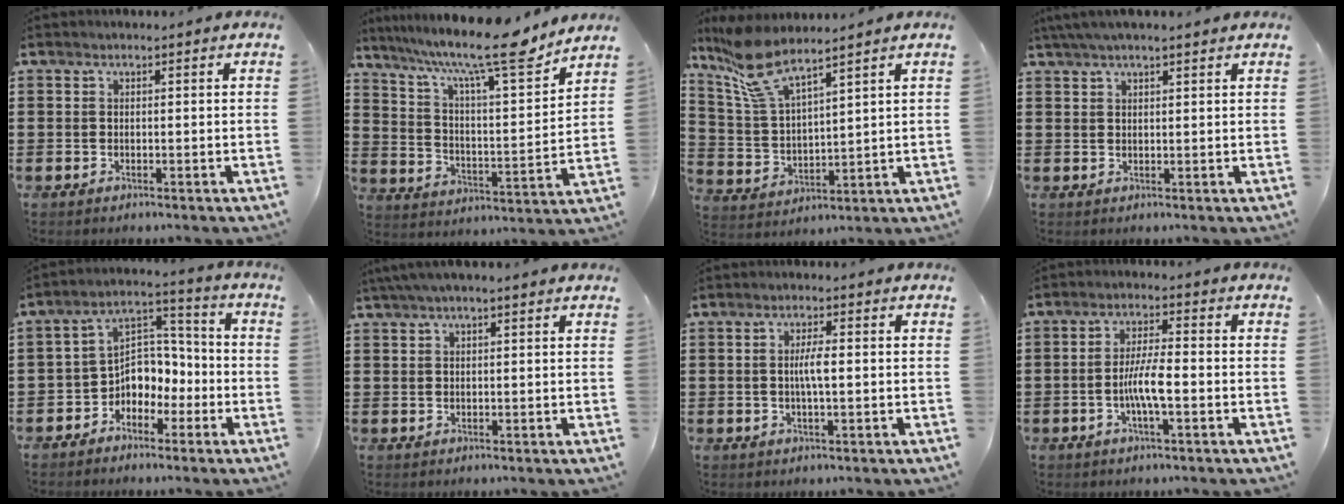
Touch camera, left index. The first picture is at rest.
{"total": 13.5, "force": [10.5, 1.6, 8.3], "torque": [-0.171, -0.064, 0.168]}
{"total": 8.2, "force": [6.7, 1.3, 4.5], "torque": [-0.121, -0.021, 0.119]}
{"total": 2.8, "force": [2.2, 0.4, 1.7], "torque": [-0.038, 0.007, 0.042]}
{"total": 5.5, "force": [-2.4, 4.8, 1.3], "torque": [-0.036, 0.005, -0.050]}
{"total": 2.3, "force": [1.5, 0.2, 1.7], "torque": [-0.035, 0.003, 0.028]}
{"total": 3.3, "force": [-0.1, 0.6, 3.2], "torque": [-0.068, -0.003, -0.005]}
{"total": 5.8, "force": [-1.6, 1.3, 5.4], "torque": [-0.114, 0.002, -0.037]}